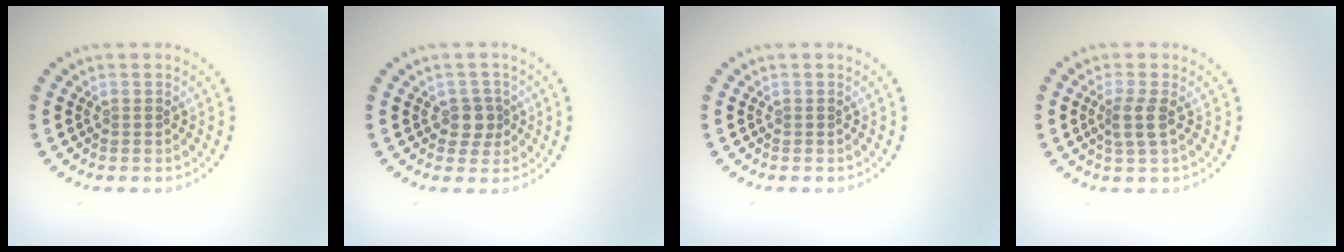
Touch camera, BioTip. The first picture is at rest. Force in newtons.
{"total": 1.9, "press": 1.7, "slide": 0.9}
{"total": 0.0}
{"total": 1.9, "press": 1.6, "slide": 1.0}